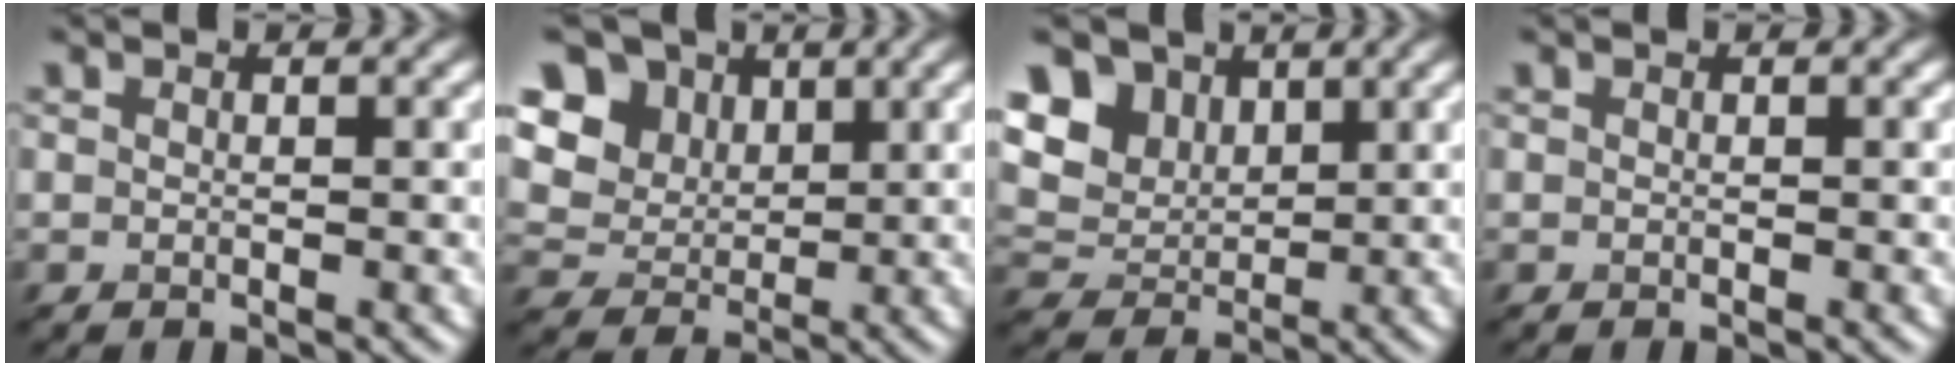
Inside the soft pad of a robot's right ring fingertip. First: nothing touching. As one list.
[{"total": 9.6, "force": [5.0, 7.3, 3.5], "torque": [-0.120, 0.029, 0.110]}, {"total": 8.4, "force": [4.7, 6.1, 3.2], "torque": [-0.115, 0.024, 0.104]}, {"total": 0.0}]